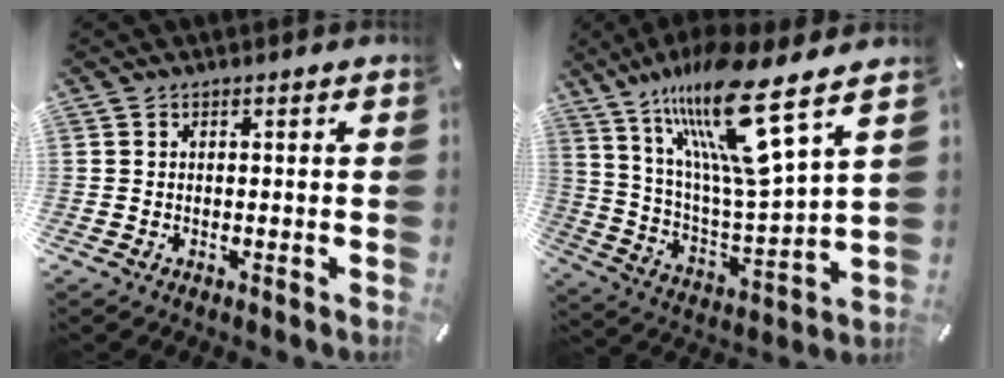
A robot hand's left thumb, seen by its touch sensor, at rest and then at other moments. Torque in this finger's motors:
{"motor_torque": [2.84, 2.17, 1.85, -0.92, 0.64]}